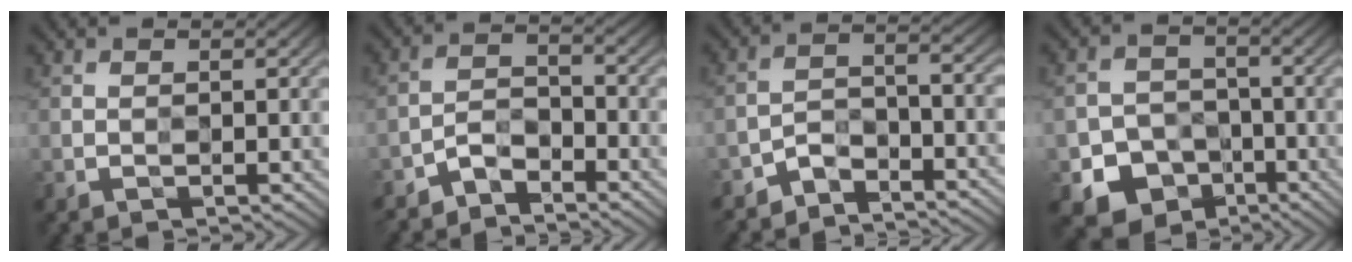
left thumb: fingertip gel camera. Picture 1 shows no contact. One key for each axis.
{"total": 4.2, "fx": -3.7, "fy": 1.2, "fz": 1.6, "tx": -0.033, "ty": 0.002, "tz": -0.082}
{"total": 5.6, "fx": -5.0, "fy": 1.6, "fz": 2.1, "tx": -0.037, "ty": 0.000, "tz": -0.102}
{"total": 8.5, "fx": -4.4, "fy": 6.7, "fz": 2.7, "tx": -0.047, "ty": -0.018, "tz": -0.093}